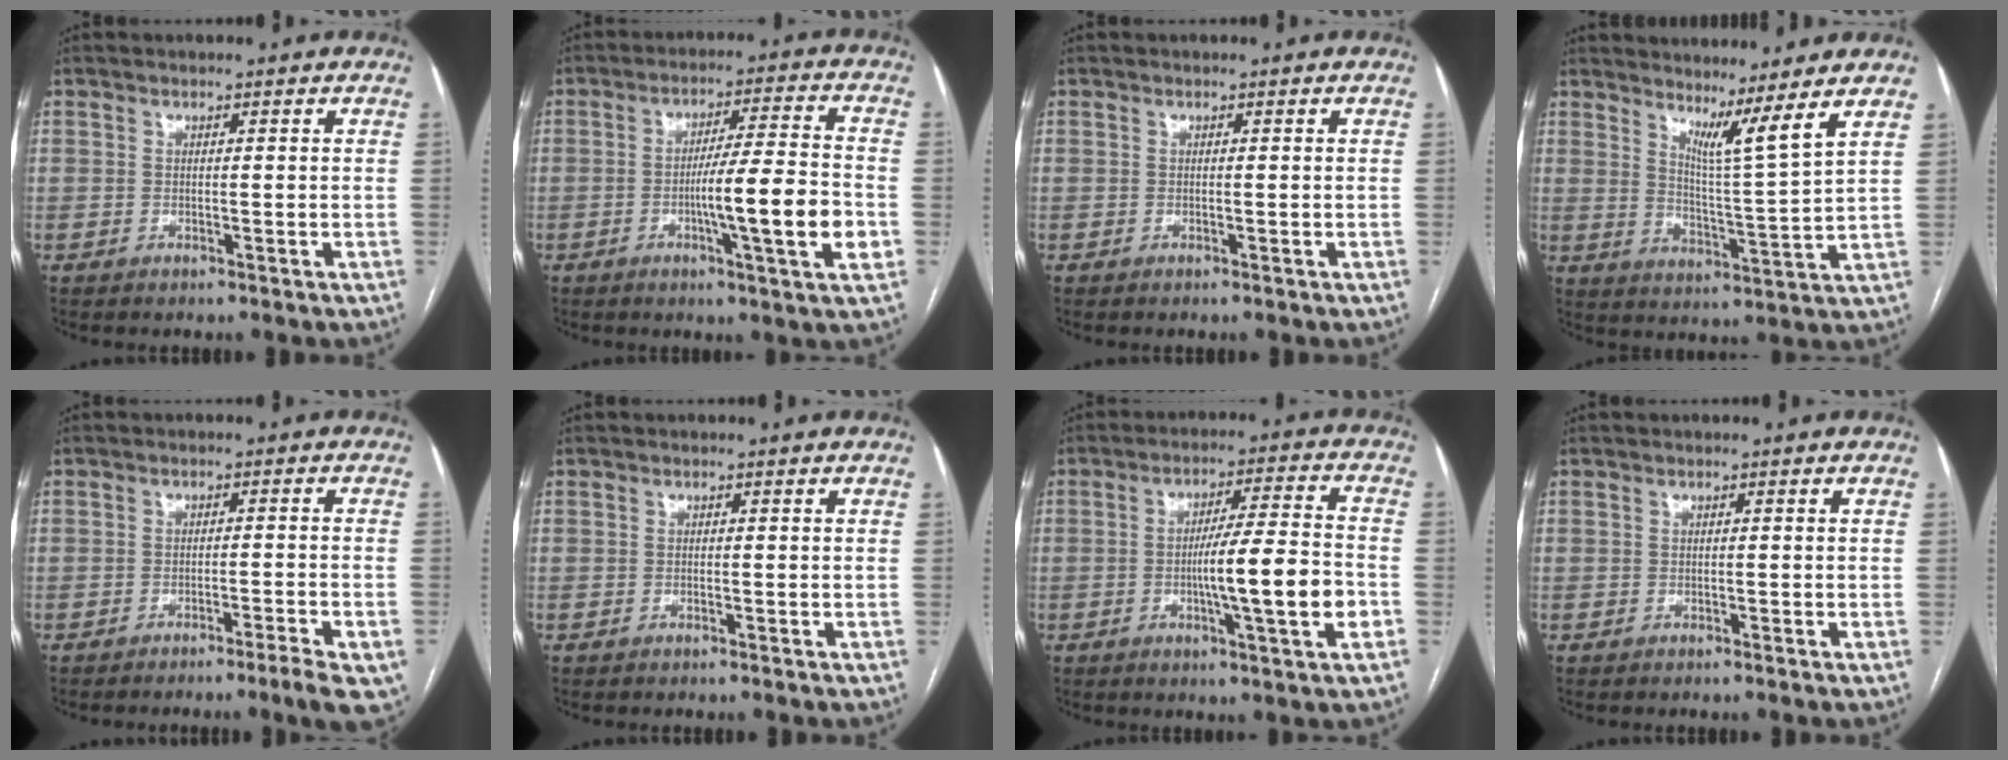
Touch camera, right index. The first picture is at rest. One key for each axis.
{"total": 11.8, "fx": -2.9, "fy": -0.3, "fz": 11.5, "tx": -0.182, "ty": -0.005, "tz": -0.052}
{"total": 0.0}
{"total": 6.9, "fx": 5.4, "fy": -2.0, "fz": 3.8, "tx": -0.070, "ty": -0.038, "tz": 0.086}
{"total": 7.7, "fx": -5.2, "fy": 0.4, "fz": 5.7, "tx": -0.050, "ty": -0.004, "tz": -0.073}
{"total": 0.0}
{"total": 11.5, "fx": -2.6, "fy": -0.2, "fz": 11.1, "tx": -0.179, "ty": -0.001, "tz": -0.046}
{"total": 0.0}